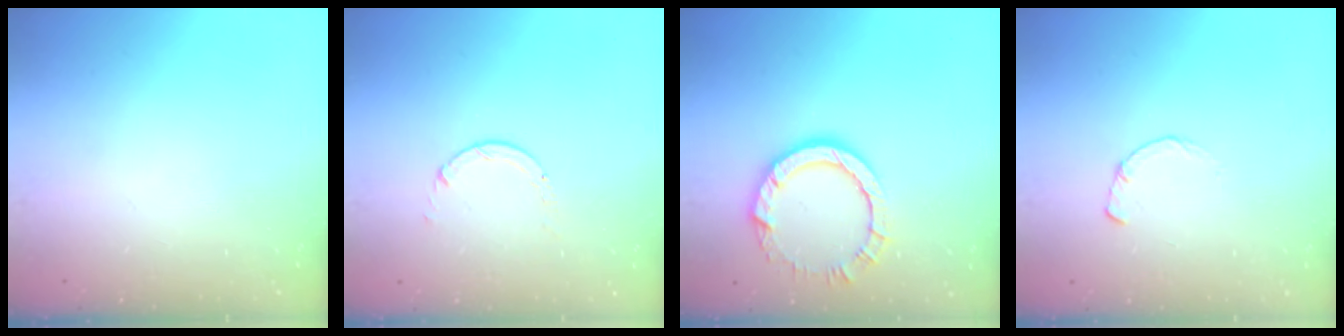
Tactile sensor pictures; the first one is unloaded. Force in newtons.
{"total": 0.9, "press": 0.9, "slide": 0.1}
{"total": 9.7, "press": 9.6, "slide": 0.7}
{"total": 1.7, "press": 1.7, "slide": 0.2}